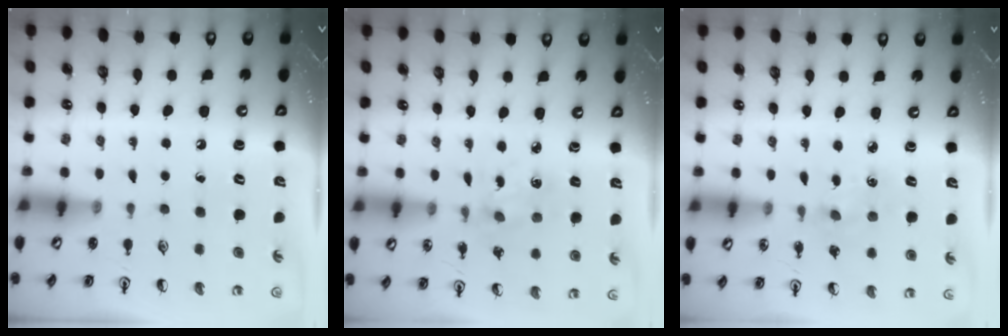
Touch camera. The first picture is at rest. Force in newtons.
{"total": 2.0, "press": 2.0, "slide": 0.2}
{"total": 4.7, "press": 4.7, "slide": 0.6}